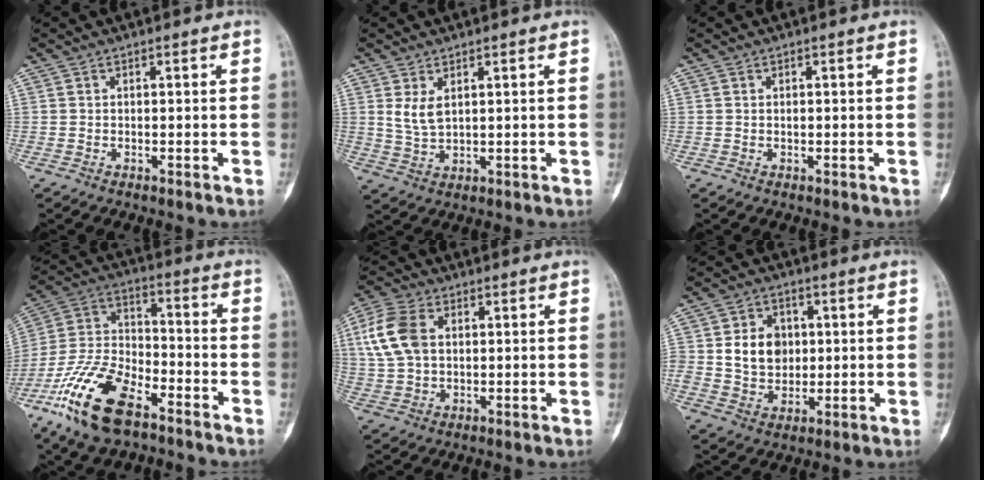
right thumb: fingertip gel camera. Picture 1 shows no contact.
{"total": 4.1, "force": [1.6, 2.0, 3.1], "torque": [-0.060, -0.011, 0.043]}
{"total": 0.0}
{"total": 18.2, "force": [-10.6, 8.2, 12.3], "torque": [-0.245, 0.049, -0.206]}
{"total": 10.7, "force": [2.4, 7.3, 7.5], "torque": [-0.159, 0.010, 0.045]}
{"total": 9.5, "force": [1.3, 7.6, 5.4], "torque": [-0.057, -0.004, 0.026]}